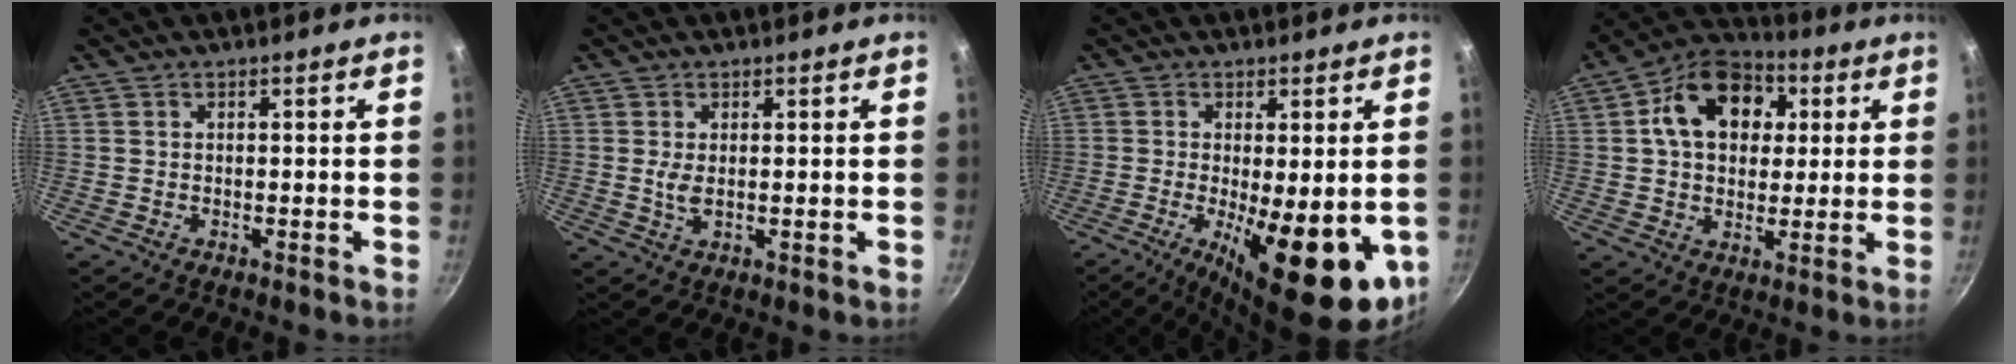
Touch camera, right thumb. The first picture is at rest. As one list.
[{"total": 2.3, "force": [0.4, 0.9, 2.1], "torque": [-0.042, -0.007, 0.010]}, {"total": 16.5, "force": [-3.6, 5.9, 14.9], "torque": [-0.200, -0.014, -0.039]}, {"total": 15.8, "force": [3.9, 11.6, 9.9], "torque": [-0.132, 0.017, 0.048]}]